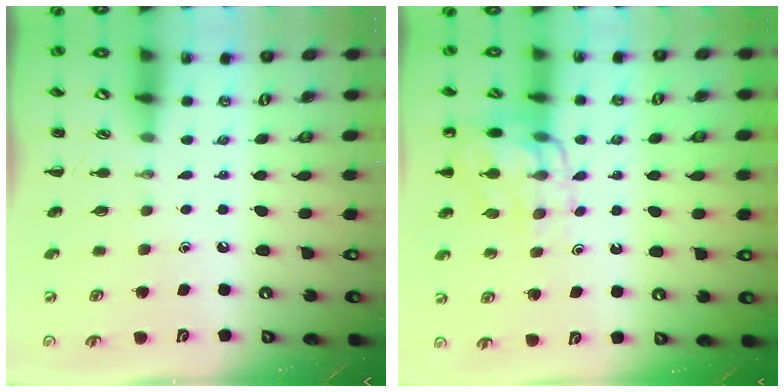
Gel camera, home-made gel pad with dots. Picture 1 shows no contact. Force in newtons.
{"total": 12.3, "press": 12.1, "slide": 2.2}